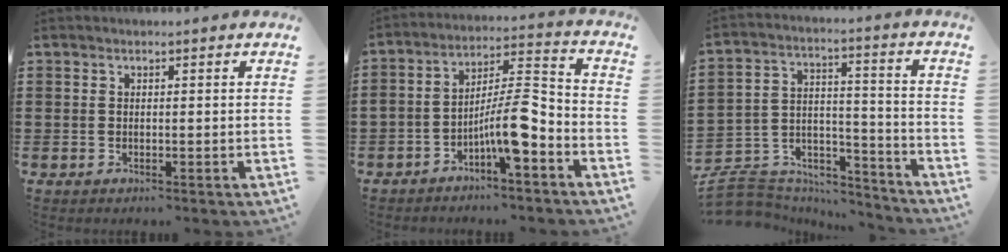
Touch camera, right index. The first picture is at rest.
{"total": 9.2, "force": [-4.7, 2.0, 7.7], "torque": [-0.140, 0.000, -0.089]}
{"total": 7.7, "force": [-7.0, 3.0, 1.2], "torque": [-0.032, 0.006, -0.138]}